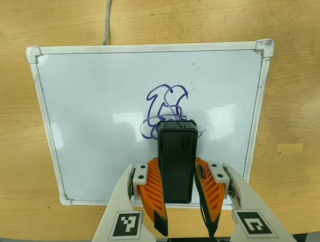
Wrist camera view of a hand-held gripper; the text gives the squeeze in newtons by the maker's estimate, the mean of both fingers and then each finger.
{"total": 7.2, "left": 5.5, "right": 8.8}